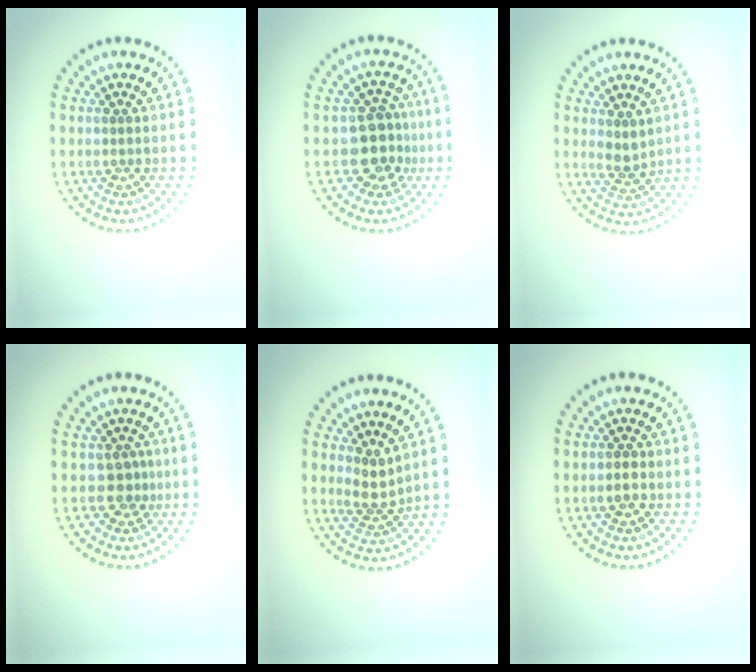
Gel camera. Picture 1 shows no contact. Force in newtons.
{"total": 3.7, "press": 3.2, "slide": 1.7}
{"total": 1.8, "press": 1.3, "slide": 1.1}
{"total": 1.9, "press": 1.3, "slide": 1.3}
{"total": 2.1, "press": 1.5, "slide": 1.5}
{"total": 1.2, "press": 1.2, "slide": 0.3}